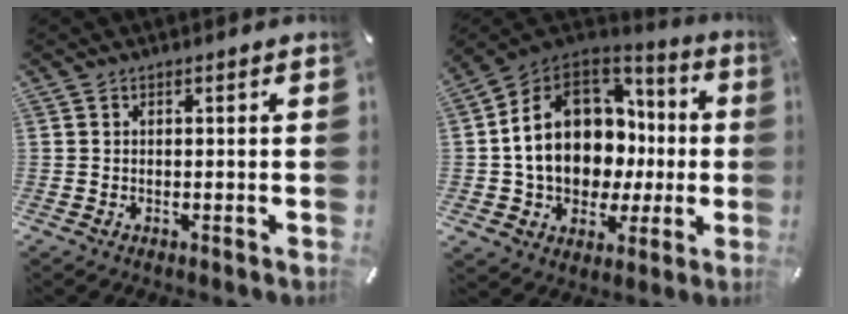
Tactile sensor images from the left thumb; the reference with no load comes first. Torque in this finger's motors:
{"motor_torque": [2.41, 2.60, 2.27, 0.50, 0.51]}